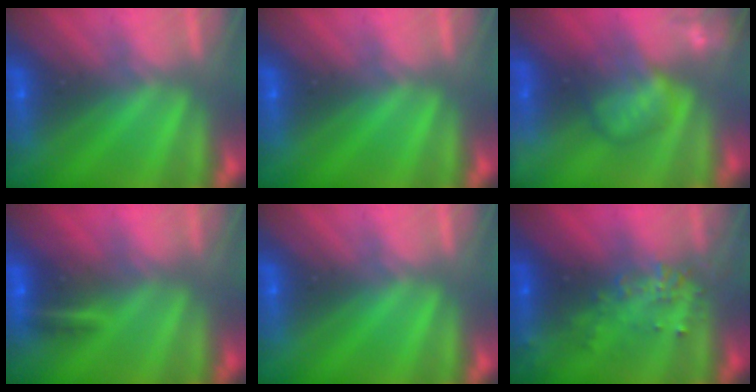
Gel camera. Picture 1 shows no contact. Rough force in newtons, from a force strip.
{"total": 0.0}
{"total": 4.5}
{"total": 8.6}
{"total": 0.0}
{"total": 3.2}